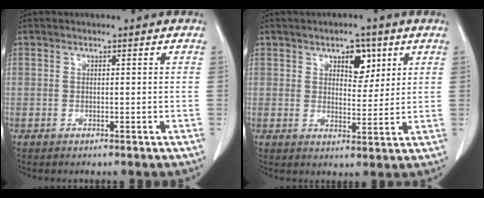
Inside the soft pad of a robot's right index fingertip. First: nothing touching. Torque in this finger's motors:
{"motor_torque": [-0.07, 0.17, 0.08, 0.00]}